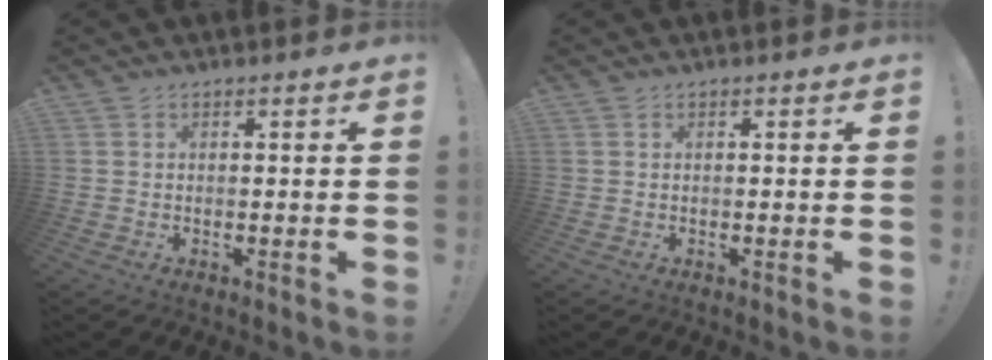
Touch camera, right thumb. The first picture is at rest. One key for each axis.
{"total": 0.0}